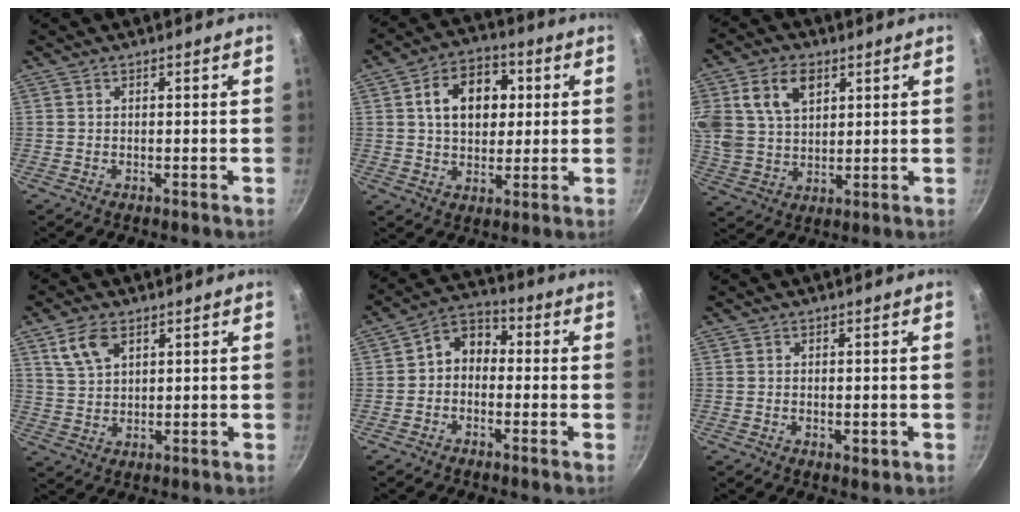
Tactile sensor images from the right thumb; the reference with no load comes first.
{"total": 12.7, "force": [2.6, 9.1, 8.6], "torque": [-0.099, 0.010, 0.032]}
{"total": 14.4, "force": [5.5, 10.0, 8.8], "torque": [-0.167, 0.001, 0.105]}
{"total": 6.5, "force": [3.4, 3.7, 4.2], "torque": [-0.072, -0.008, 0.071]}
{"total": 6.6, "force": [-0.7, 5.1, 4.0], "torque": [-0.038, 0.031, -0.032]}
{"total": 1.8, "force": [-0.2, 1.0, 1.5], "torque": [-0.021, -0.004, -0.003]}